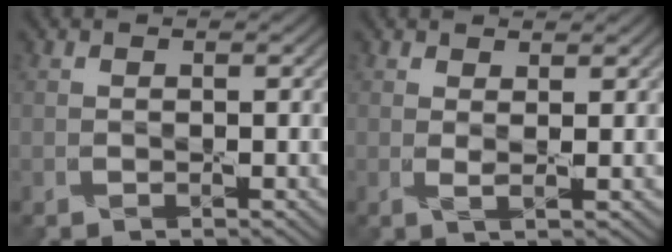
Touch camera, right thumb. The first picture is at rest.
{"total": 1.3, "force": [0.8, 0.2, 1.0], "torque": [-0.025, -0.002, 0.012]}